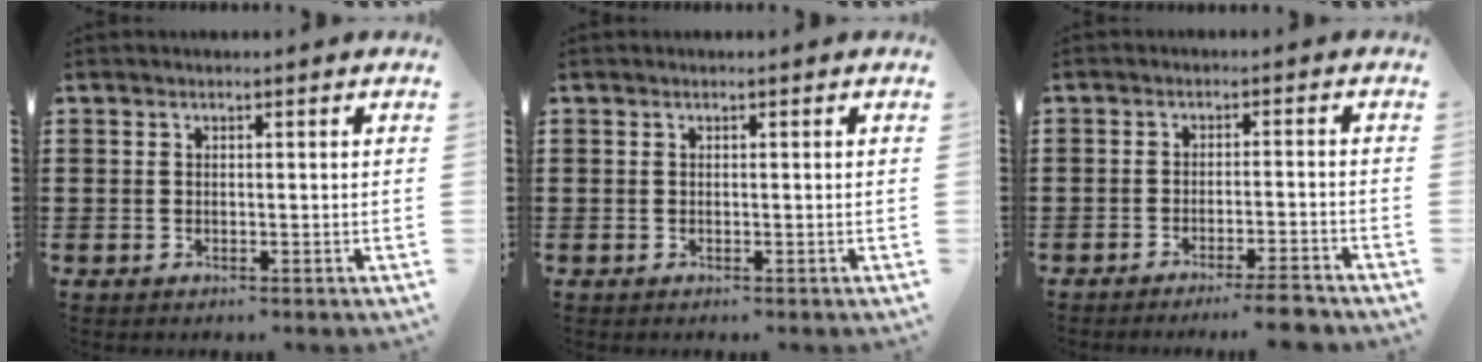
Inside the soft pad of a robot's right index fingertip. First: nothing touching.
{"total": 0.0}
{"total": 3.9, "force": [-3.4, -0.4, 1.8], "torque": [-0.028, -0.007, -0.065]}